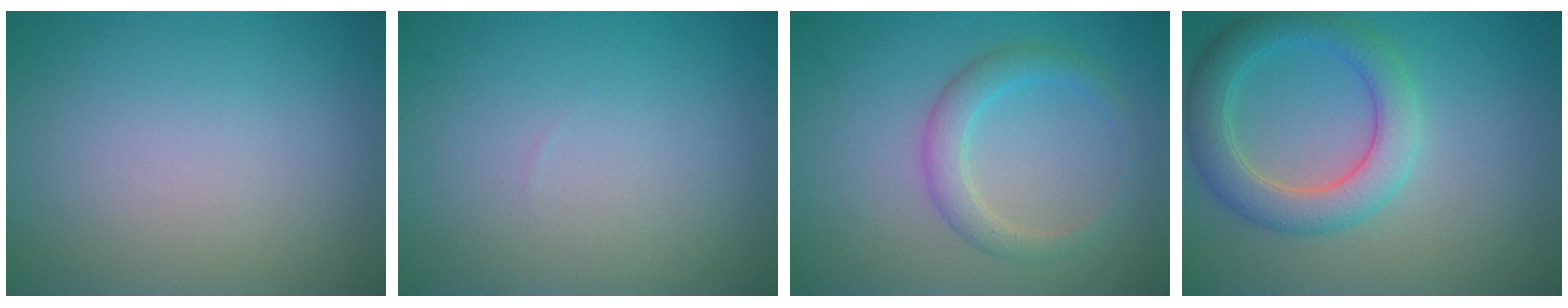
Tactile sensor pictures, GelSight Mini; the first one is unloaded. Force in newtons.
{"total": 0.0}
{"total": 2.6, "press": 2.6, "slide": 0.1}
{"total": 4.7, "press": 4.7, "slide": 0.2}